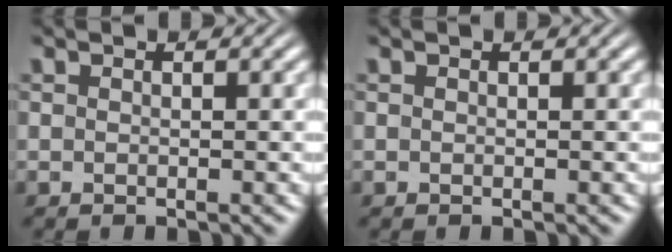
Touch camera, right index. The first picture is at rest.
{"total": 0.0}